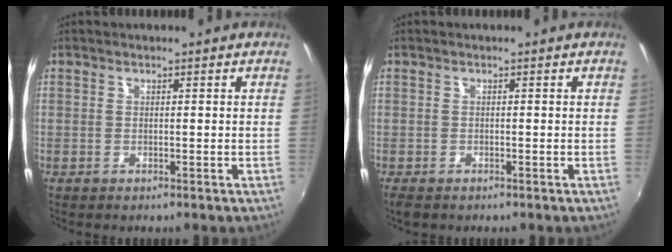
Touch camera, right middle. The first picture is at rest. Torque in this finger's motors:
{"motor_torque": [0.14, -0.11, 0.03, 0.02]}